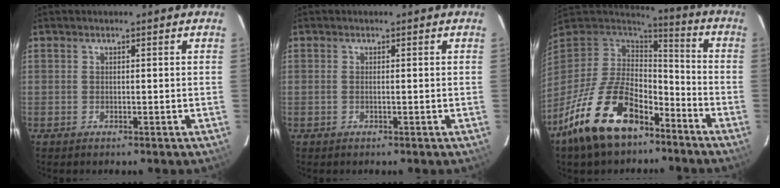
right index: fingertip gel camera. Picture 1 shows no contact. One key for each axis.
{"total": 0.6, "fx": -0.1, "fy": 0.0, "fz": 0.6, "tx": -0.012, "ty": 0.001, "tz": -0.004}
{"total": 21.0, "fx": -12.7, "fy": 10.7, "fz": 12.9, "tx": -0.260, "ty": -0.010, "tz": -0.218}